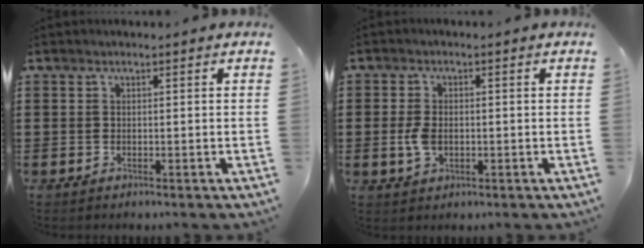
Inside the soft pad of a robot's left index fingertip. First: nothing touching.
{"total": 3.6, "force": [-0.4, 2.2, 2.9], "torque": [-0.077, -0.003, -0.013]}